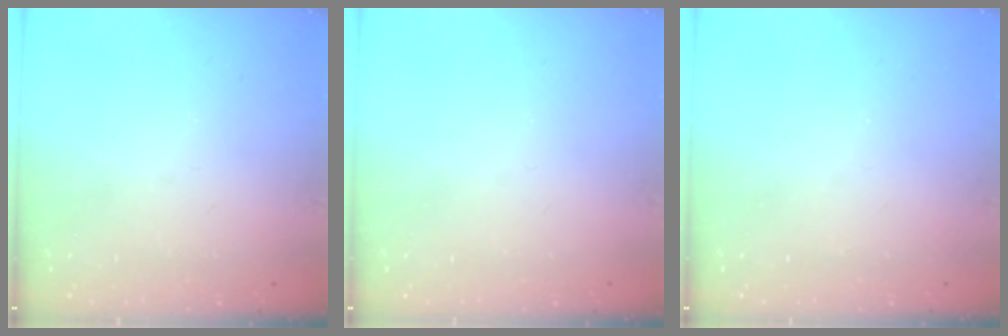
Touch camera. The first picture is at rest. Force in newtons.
{"total": 0.0}
{"total": 0.0}